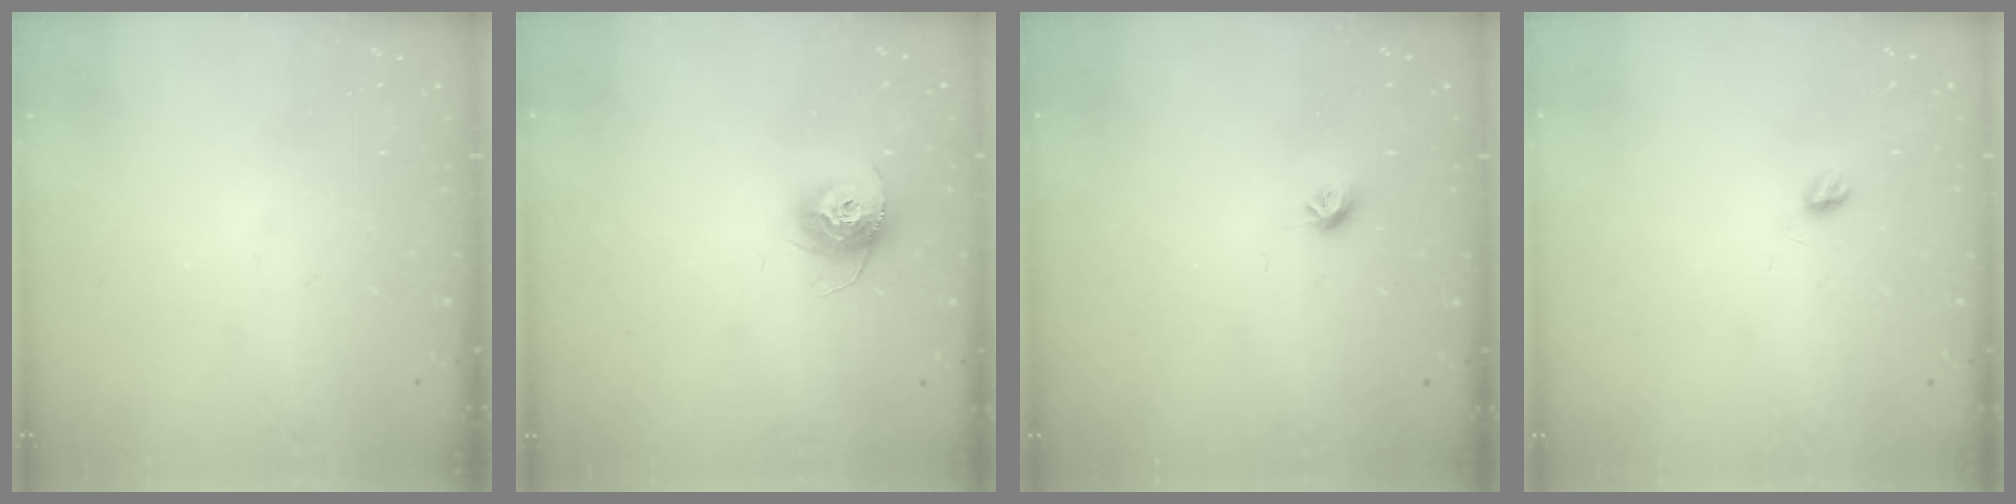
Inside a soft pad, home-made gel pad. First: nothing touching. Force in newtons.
{"total": 11.0, "press": 11.0, "slide": 0.8}
{"total": 5.7, "press": 5.6, "slide": 0.8}
{"total": 4.3, "press": 4.2, "slide": 0.5}